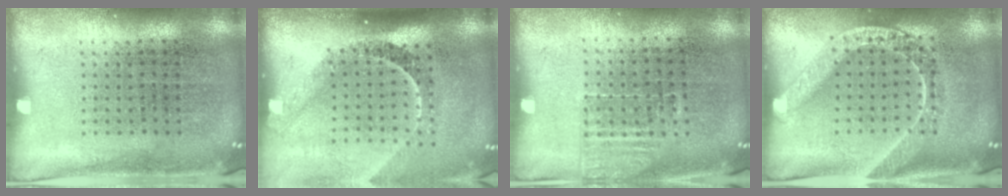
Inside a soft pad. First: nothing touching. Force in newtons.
{"total": 2.3, "press": 1.6, "slide": 1.7}
{"total": 1.3, "press": 1.1, "slide": 0.6}
{"total": 1.8, "press": 1.7, "slide": 0.6}